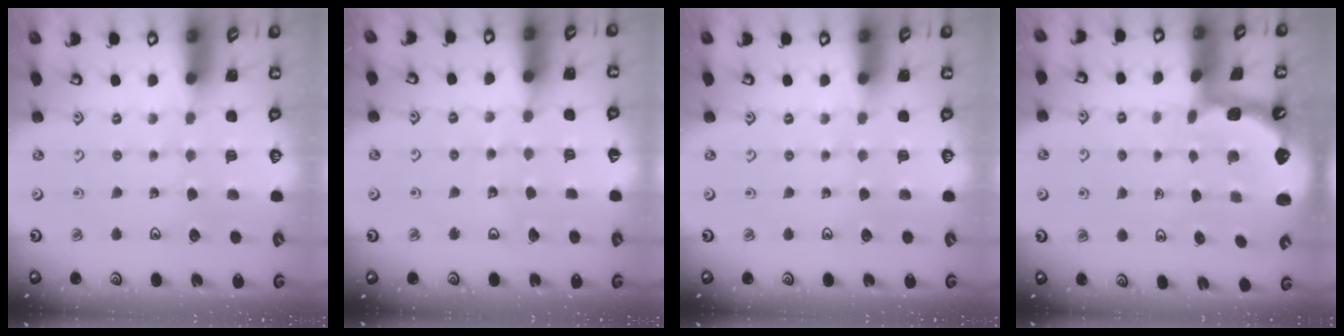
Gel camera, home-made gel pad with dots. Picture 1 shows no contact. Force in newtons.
{"total": 3.3, "press": 3.3, "slide": 0.3}
{"total": 0.0}
{"total": 1.2, "press": 1.2, "slide": 0.1}